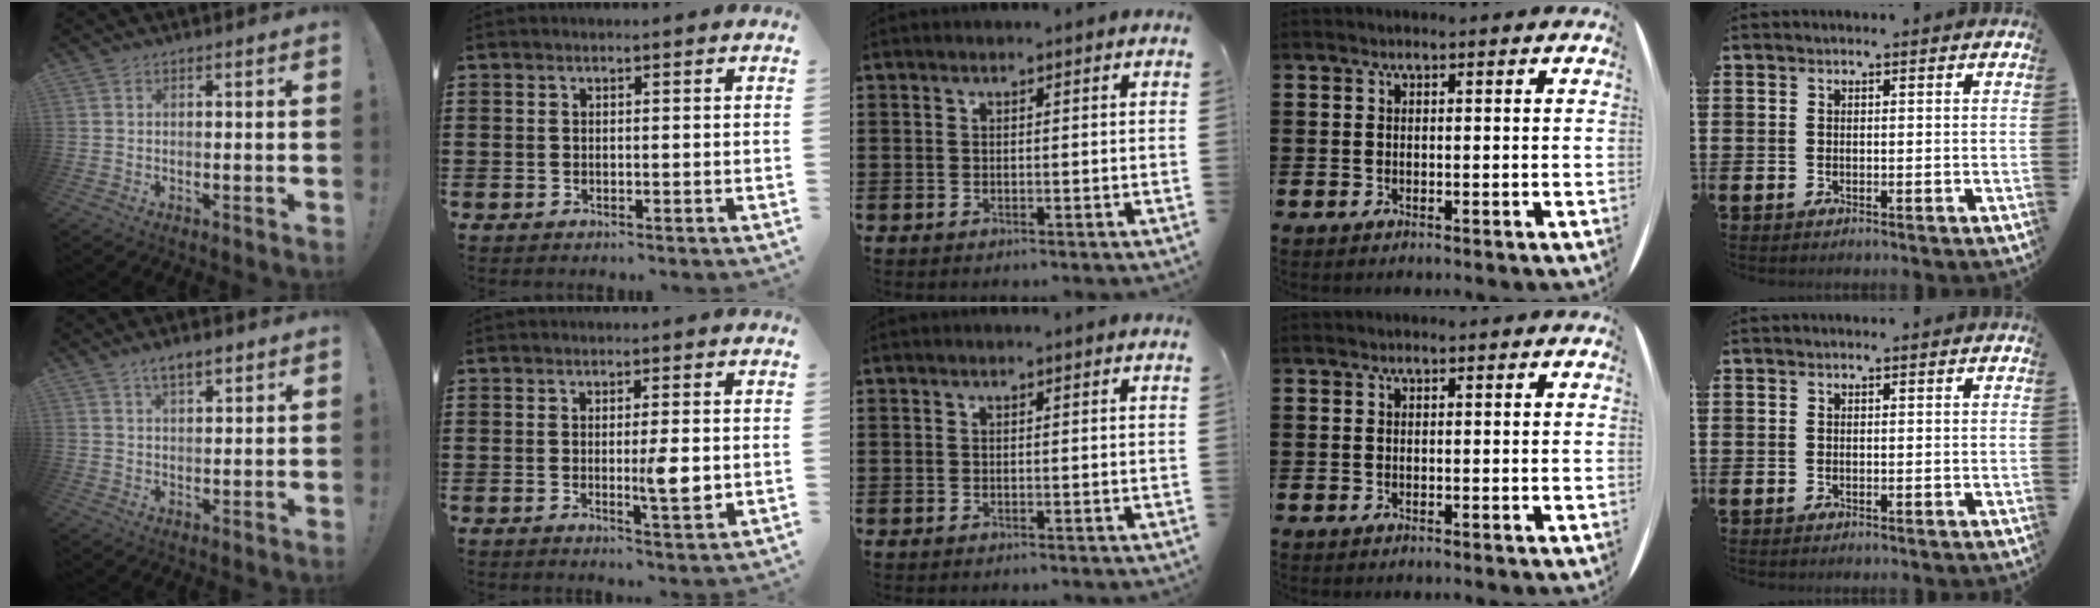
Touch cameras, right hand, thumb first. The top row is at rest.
{"thumb": {"total": 5.3, "force": [3.4, 2.1, 3.4], "torque": [-0.052, -0.012, 0.059]}, "index": {"total": 4.6, "force": [-0.3, 0.6, 4.5], "torque": [-0.070, -0.005, -0.008]}}